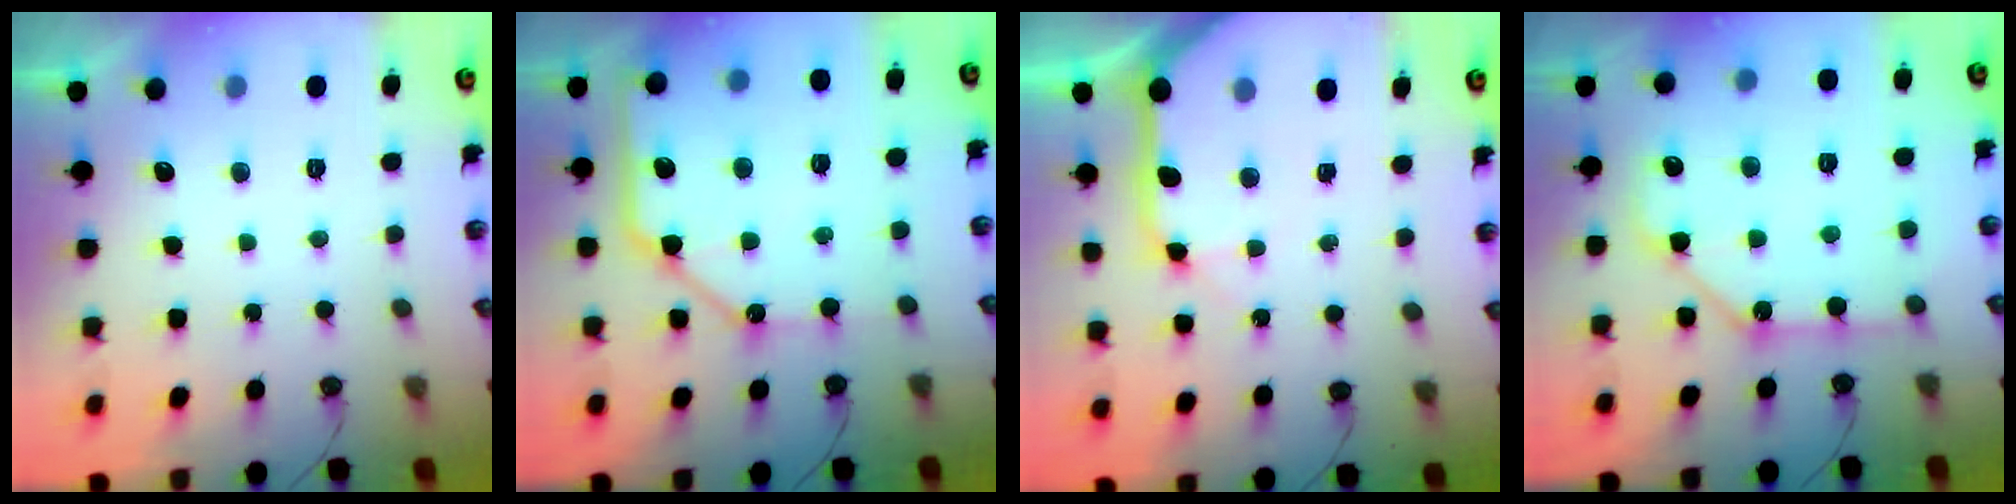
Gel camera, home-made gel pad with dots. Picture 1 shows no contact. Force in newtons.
{"total": 14.4, "press": 14.3, "slide": 1.9}
{"total": 14.3, "press": 14.1, "slide": 2.0}
{"total": 11.1, "press": 11.1, "slide": 1.3}